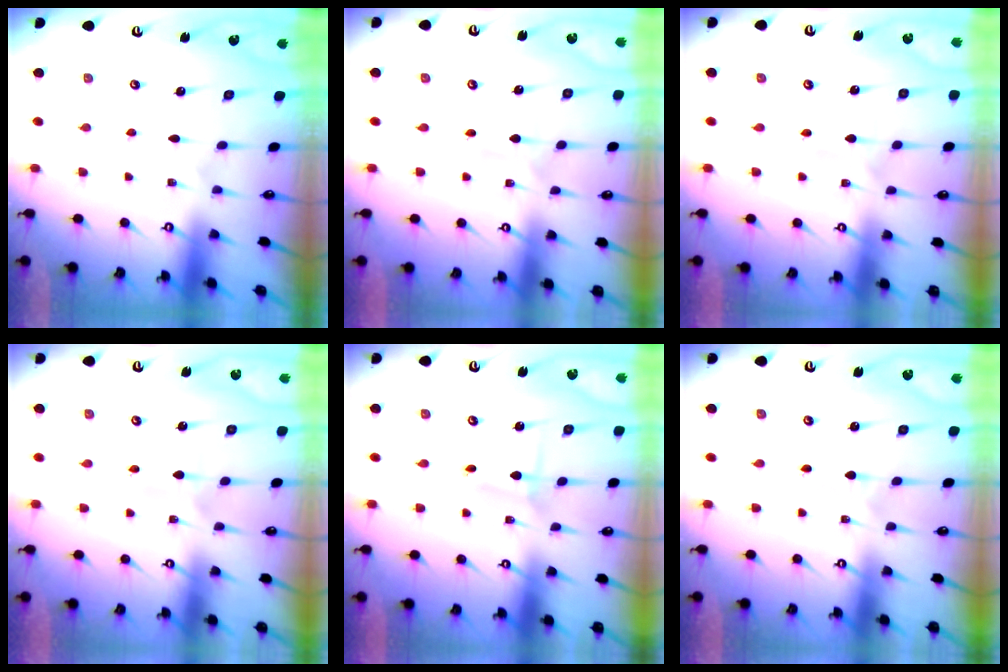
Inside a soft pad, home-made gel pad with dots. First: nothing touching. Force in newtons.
{"total": 2.1, "press": 2.1, "slide": 0.2}
{"total": 2.1, "press": 1.9, "slide": 0.9}
{"total": 2.6, "press": 2.6, "slide": 0.3}
{"total": 1.4, "press": 1.4, "slide": 0.1}
{"total": 0.5, "press": 0.5, "slide": 0.1}